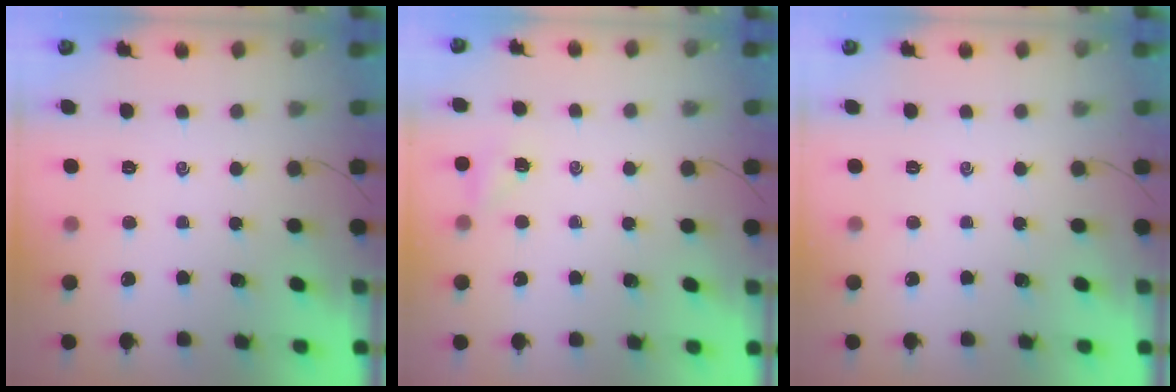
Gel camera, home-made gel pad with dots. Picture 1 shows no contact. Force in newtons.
{"total": 3.9, "press": 3.7, "slide": 1.2}
{"total": 0.0}